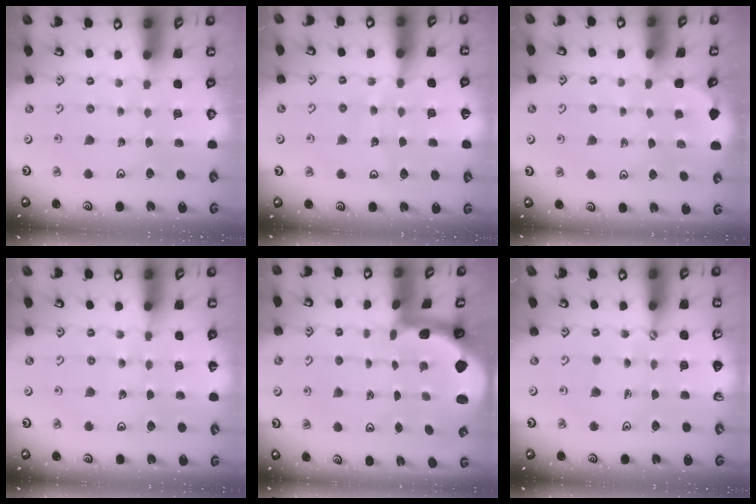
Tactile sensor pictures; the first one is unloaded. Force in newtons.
{"total": 10.1, "press": 10.0, "slide": 1.3}
{"total": 2.4, "press": 2.0, "slide": 1.3}
{"total": 5.2, "press": 5.1, "slide": 1.0}
{"total": 1.8, "press": 1.8, "slide": 0.4}
{"total": 1.7, "press": 1.7, "slide": 0.1}